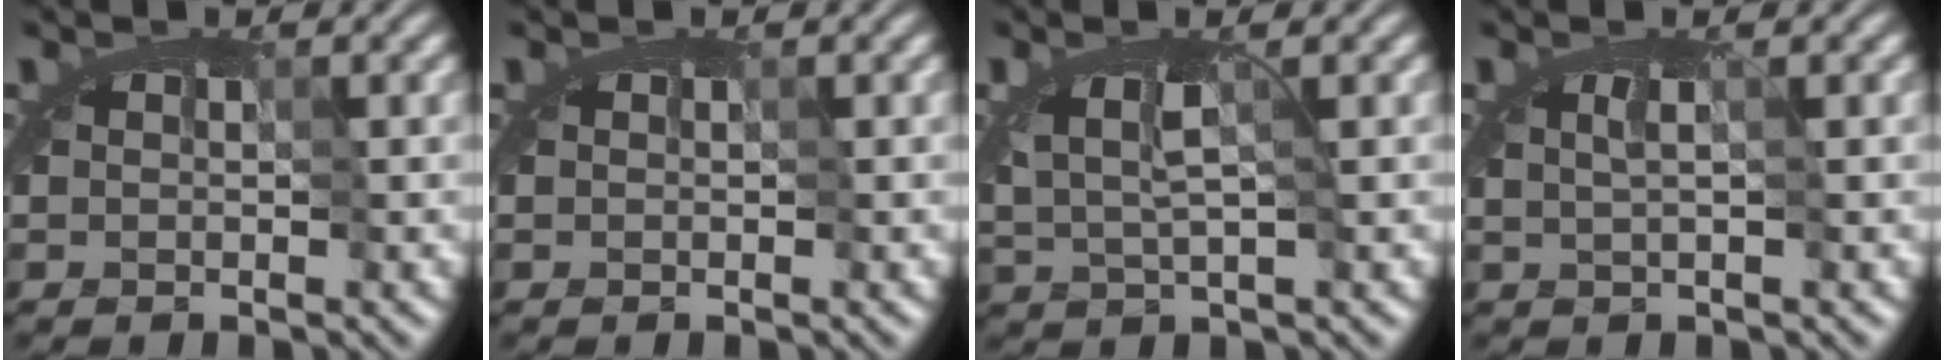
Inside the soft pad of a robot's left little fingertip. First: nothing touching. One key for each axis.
{"total": 0.0}
{"total": 1.7, "fx": -0.5, "fy": 0.4, "fz": 1.6, "tx": -0.022, "ty": -0.007, "tz": -0.011}
{"total": 0.7, "fx": -0.5, "fy": -0.4, "fz": 0.3, "tx": -0.001, "ty": -0.003, "tz": -0.008}